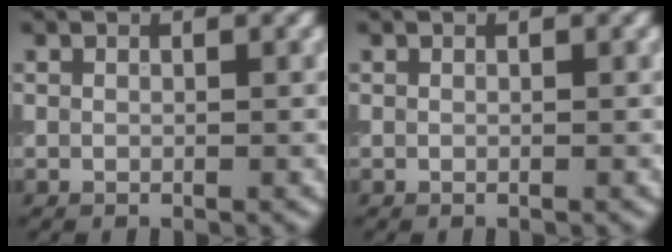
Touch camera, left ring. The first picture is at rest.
{"total": 0.0}